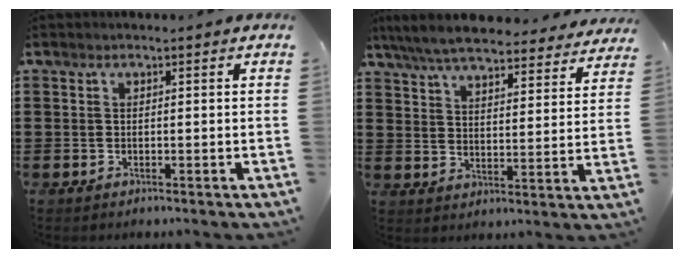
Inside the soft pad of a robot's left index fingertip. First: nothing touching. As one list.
[{"total": 7.1, "force": [6.6, 0.6, 2.4], "torque": [-0.074, -0.035, 0.117]}]